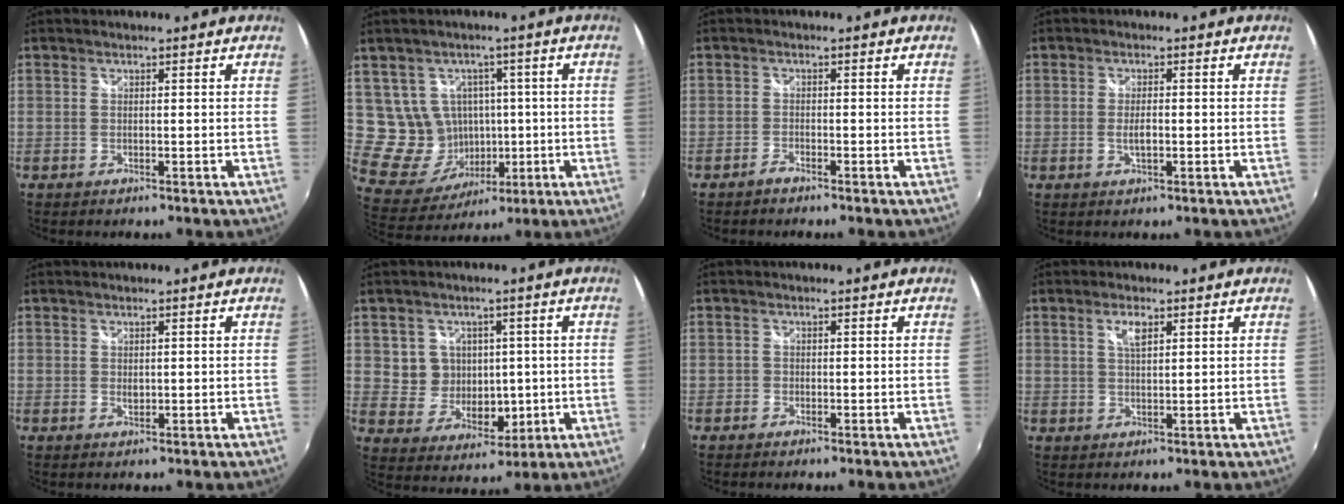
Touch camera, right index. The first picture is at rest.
{"total": 11.1, "force": [1.0, 10.4, 3.6], "torque": [-0.090, 0.009, 0.041]}
{"total": 1.4, "force": [-1.3, 0.3, 0.3], "torque": [-0.014, -0.001, -0.028]}
{"total": 2.7, "force": [-0.5, 1.1, 2.4], "torque": [-0.044, -0.005, -0.007]}
{"total": 0.9, "force": [0.2, 0.7, 0.5], "torque": [-0.007, -0.002, 0.004]}
{"total": 8.9, "force": [1.3, 8.3, 2.9], "torque": [-0.063, 0.006, 0.039]}
{"total": 1.0, "force": [-0.7, 0.7, 0.1], "torque": [-0.005, -0.001, -0.015]}
{"total": 3.3, "force": [1.5, 1.1, 2.8], "torque": [-0.049, 0.002, 0.026]}